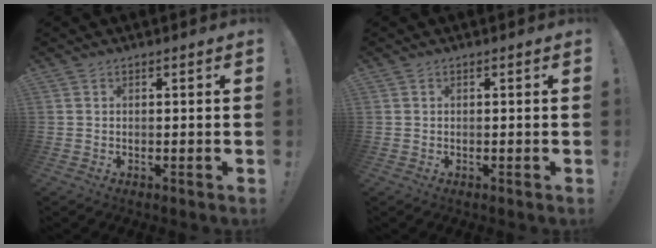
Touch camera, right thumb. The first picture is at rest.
{"total": 0.0}